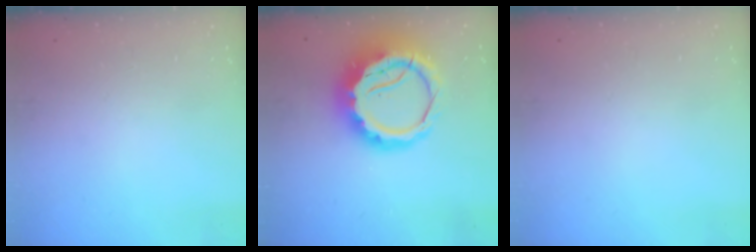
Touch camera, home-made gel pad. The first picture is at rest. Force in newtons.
{"total": 15.9, "press": 15.5, "slide": 3.4}
{"total": 0.0}